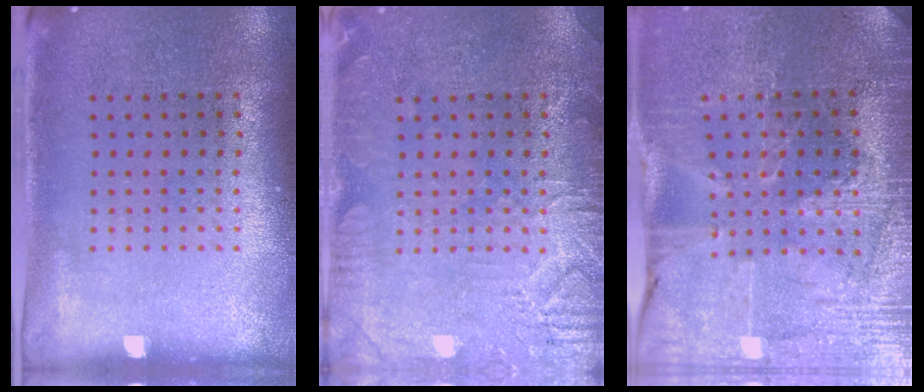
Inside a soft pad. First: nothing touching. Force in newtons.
{"total": 3.5, "press": 3.5, "slide": 0.4}
{"total": 3.4, "press": 3.3, "slide": 0.7}